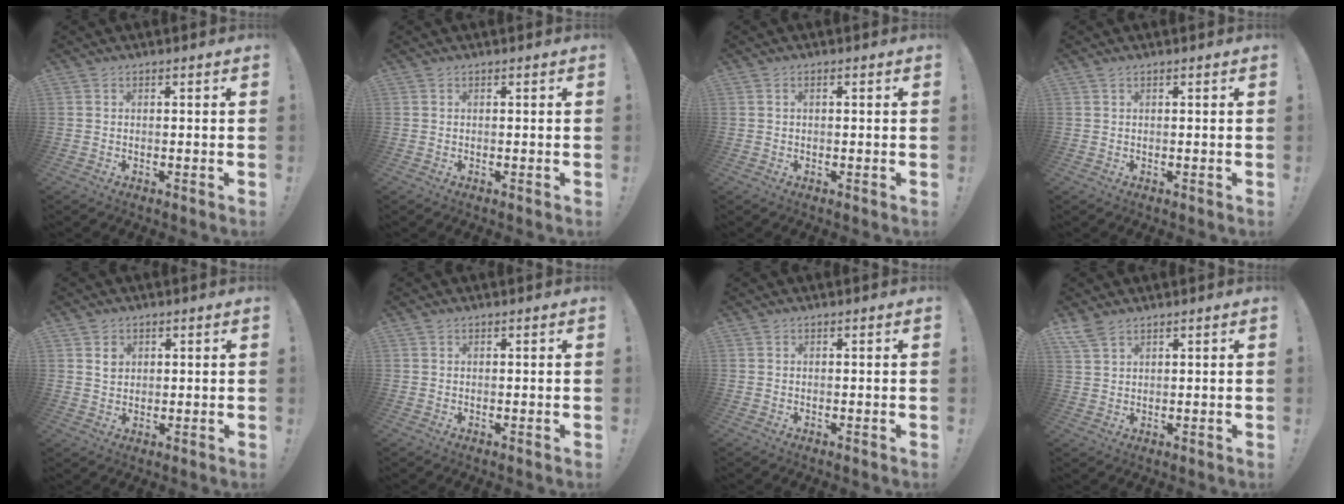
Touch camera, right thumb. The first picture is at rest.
{"total": 0.0}
{"total": 1.0, "force": [0.0, 0.4, 0.9], "torque": [-0.023, 0.006, 0.000]}
{"total": 0.5, "force": [0.3, 0.1, 0.4], "torque": [-0.008, 0.000, 0.005]}
{"total": 3.0, "force": [1.6, 2.4, 0.8], "torque": [0.005, -0.009, 0.024]}
{"total": 0.0}
{"total": 0.0}
{"total": 4.4, "force": [3.5, 1.7, 2.2], "torque": [-0.047, -0.014, 0.068]}